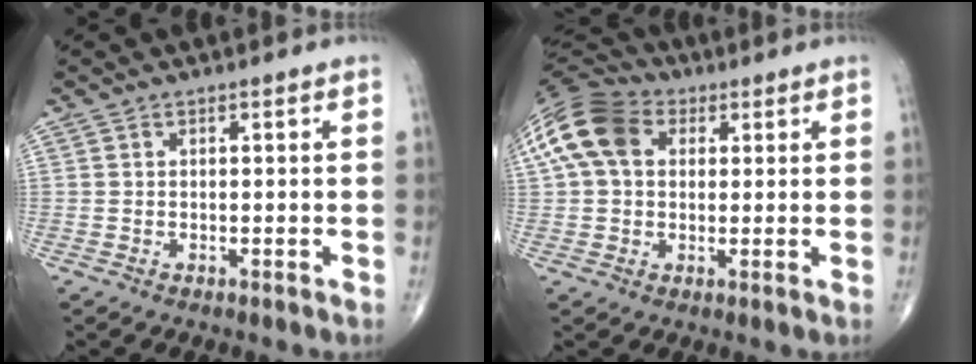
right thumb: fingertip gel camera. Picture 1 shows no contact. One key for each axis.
{"total": 13.6, "fx": 3.6, "fy": 9.7, "fz": 8.9, "tx": -0.176, "ty": 0.025, "tz": 0.056}